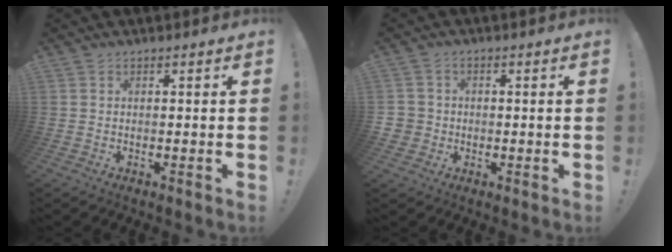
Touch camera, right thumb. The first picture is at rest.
{"total": 3.9, "force": [-0.3, 3.8, 1.0], "torque": [-0.019, 0.012, -0.003]}